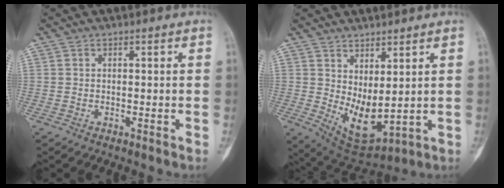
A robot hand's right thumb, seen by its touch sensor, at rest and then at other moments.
{"total": 9.4, "force": [1.4, 4.5, 8.1], "torque": [-0.123, -0.029, 0.052]}